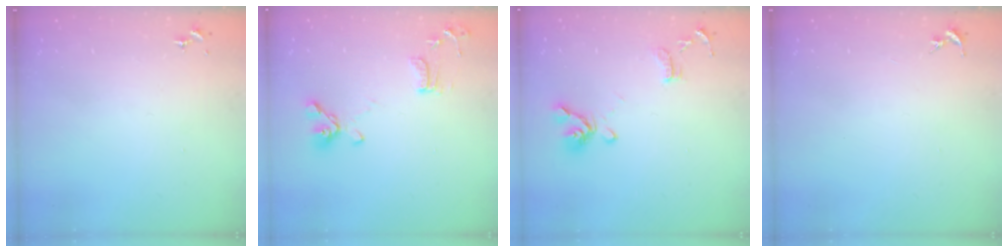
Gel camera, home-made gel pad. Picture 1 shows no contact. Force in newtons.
{"total": 11.2, "press": 11.0, "slide": 2.0}
{"total": 13.1, "press": 13.0, "slide": 1.4}
{"total": 0.0}